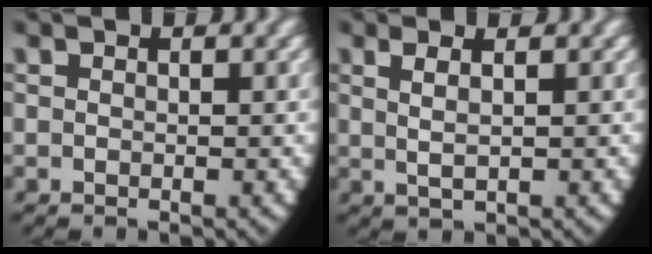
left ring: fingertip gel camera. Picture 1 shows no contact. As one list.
[{"total": 2.0, "force": [0.7, 0.4, 1.8], "torque": [-0.041, -0.004, 0.022]}]